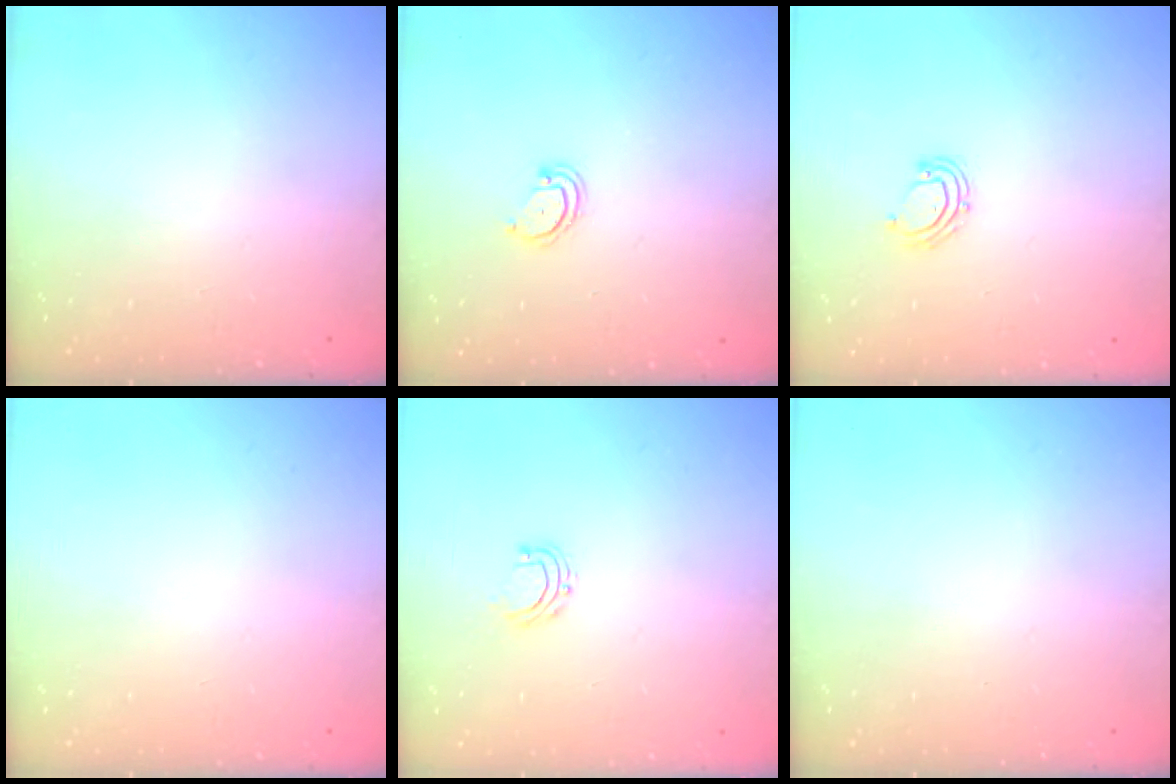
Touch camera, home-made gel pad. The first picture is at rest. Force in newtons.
{"total": 2.5, "press": 2.5, "slide": 0.2}
{"total": 6.5, "press": 6.3, "slide": 1.6}
{"total": 0.0}
{"total": 5.9, "press": 5.9, "slide": 0.5}
{"total": 0.0}